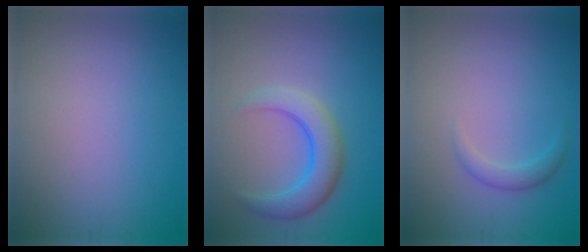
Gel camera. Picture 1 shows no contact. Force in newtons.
{"total": 4.4, "press": 4.4, "slide": 0.2}
{"total": 1.5, "press": 1.5, "slide": 0.0}